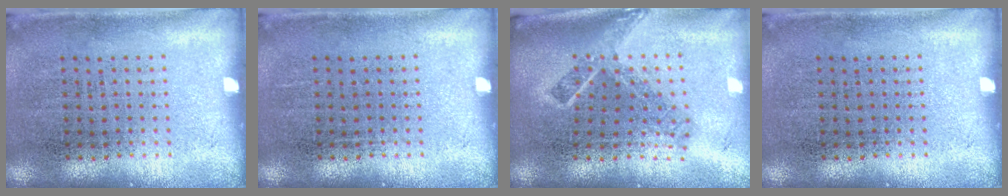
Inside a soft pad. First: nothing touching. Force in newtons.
{"total": 0.0}
{"total": 2.1, "press": 1.4, "slide": 1.5}
{"total": 0.0}